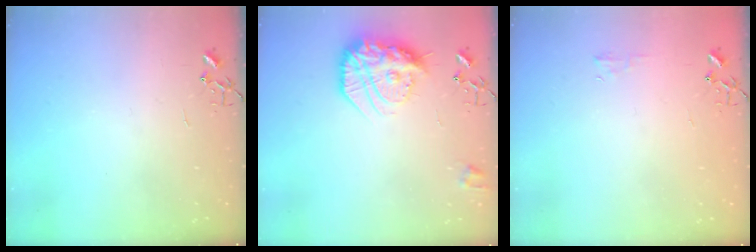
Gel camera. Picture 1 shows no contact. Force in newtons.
{"total": 19.9, "press": 19.9, "slide": 1.8}
{"total": 4.0, "press": 3.9, "slide": 0.5}